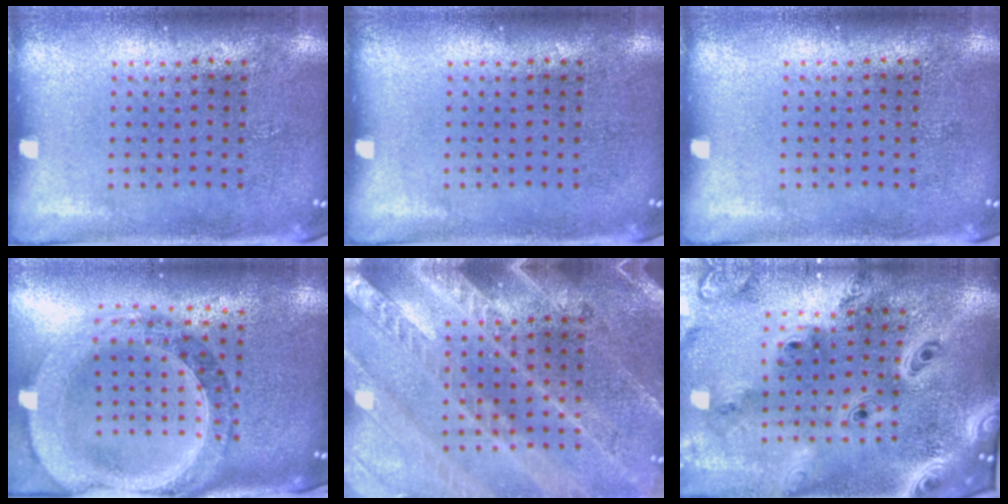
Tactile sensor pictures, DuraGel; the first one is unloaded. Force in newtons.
{"total": 0.0}
{"total": 0.0}
{"total": 1.8, "press": 1.7, "slide": 0.5}
{"total": 2.9, "press": 2.7, "slide": 1.1}
{"total": 4.1, "press": 3.1, "slide": 2.7}